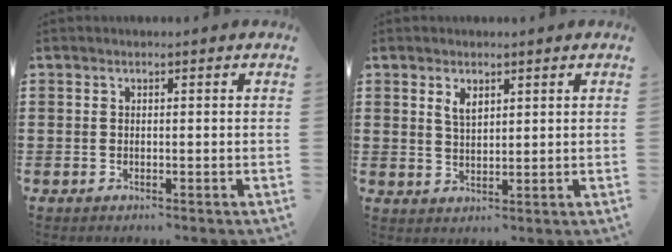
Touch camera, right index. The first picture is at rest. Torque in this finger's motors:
{"motor_torque": [0.25, -0.18, 0.18, 0.06]}